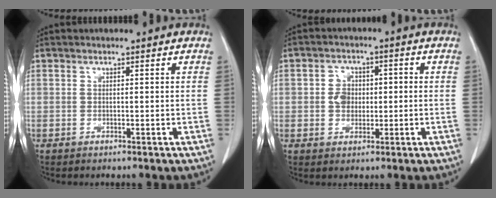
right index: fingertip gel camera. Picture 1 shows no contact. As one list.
[{"total": 4.1, "force": [-0.2, 3.4, 2.3], "torque": [-0.041, 0.013, -0.005]}]